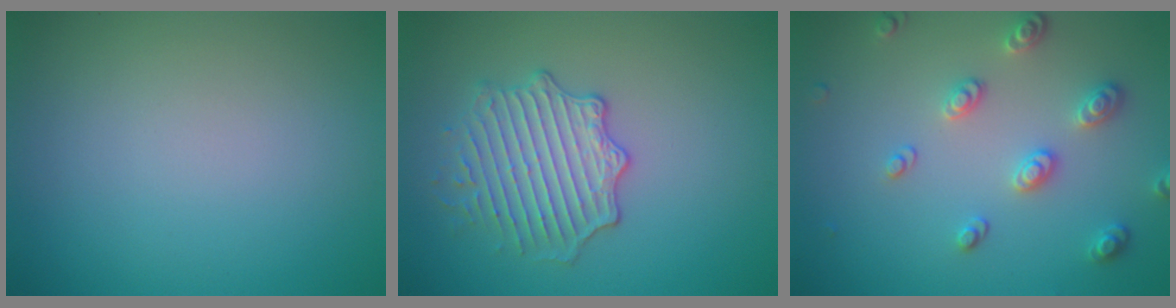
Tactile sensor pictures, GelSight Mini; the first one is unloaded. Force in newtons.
{"total": 3.8, "press": 3.6, "slide": 1.2}
{"total": 2.9, "press": 2.7, "slide": 1.0}